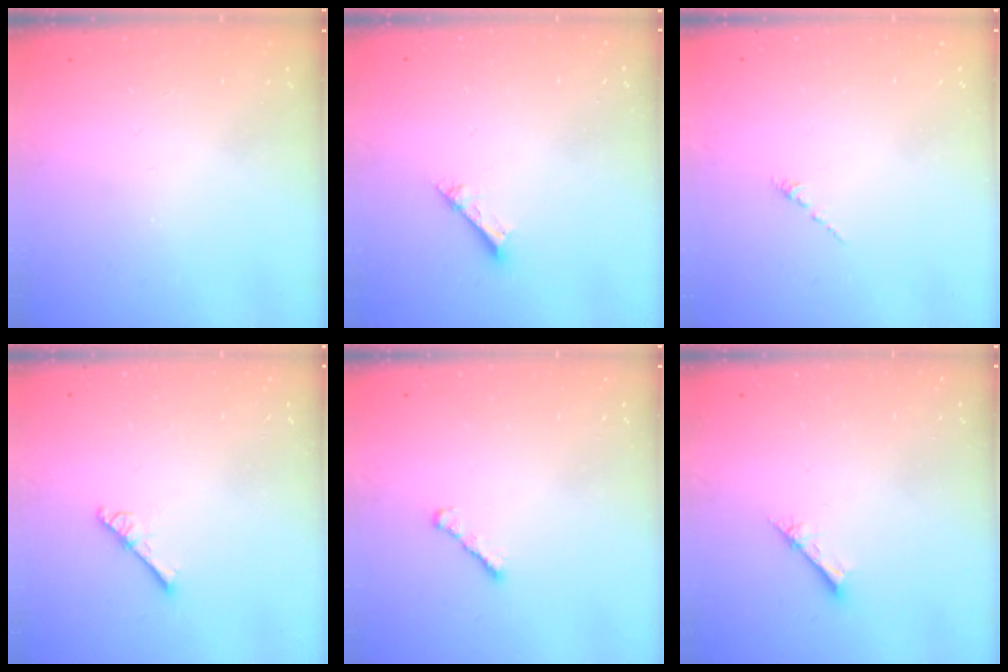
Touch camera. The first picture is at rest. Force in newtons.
{"total": 2.5, "press": 2.5, "slide": 0.1}
{"total": 0.0}
{"total": 2.5, "press": 2.5, "slide": 0.3}
{"total": 2.5, "press": 2.4, "slide": 0.6}
{"total": 2.1, "press": 2.1, "slide": 0.2}